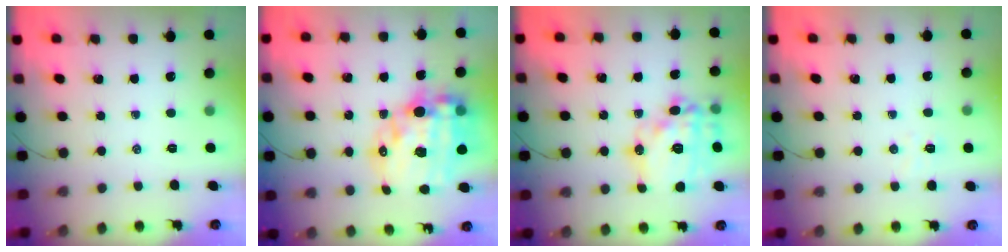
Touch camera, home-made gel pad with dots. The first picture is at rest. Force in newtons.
{"total": 25.0, "press": 24.4, "slide": 5.6}
{"total": 19.7, "press": 19.6, "slide": 2.1}
{"total": 3.0, "press": 2.8, "slide": 0.8}